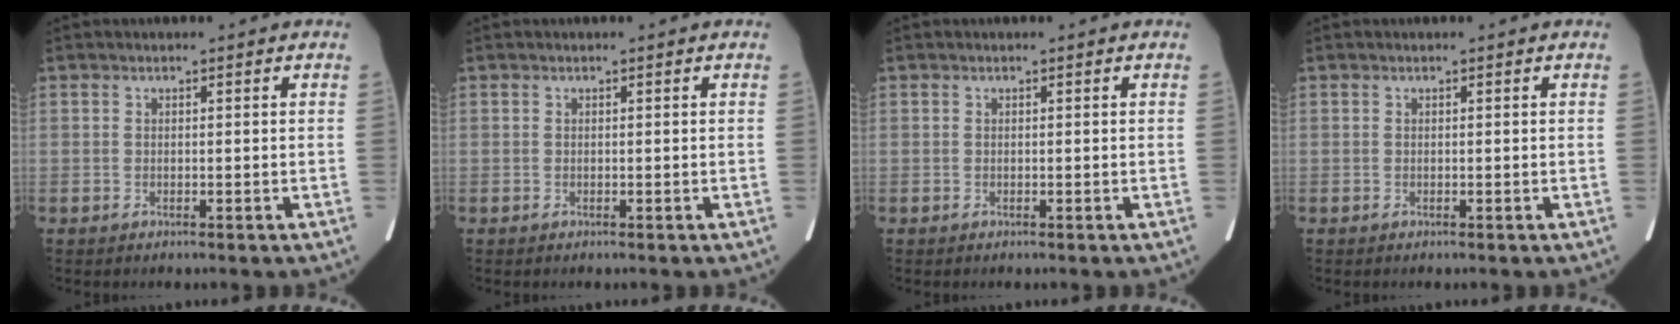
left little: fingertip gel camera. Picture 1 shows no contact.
{"total": 0.0}
{"total": 0.0}
{"total": 0.0}